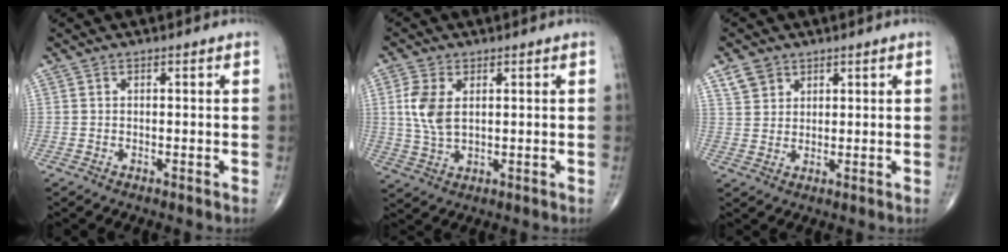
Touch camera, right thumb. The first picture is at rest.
{"total": 6.9, "force": [1.5, 4.0, 5.5], "torque": [-0.121, -0.002, 0.034]}
{"total": 4.1, "force": [2.6, 3.0, 1.1], "torque": [-0.009, -0.011, 0.053]}